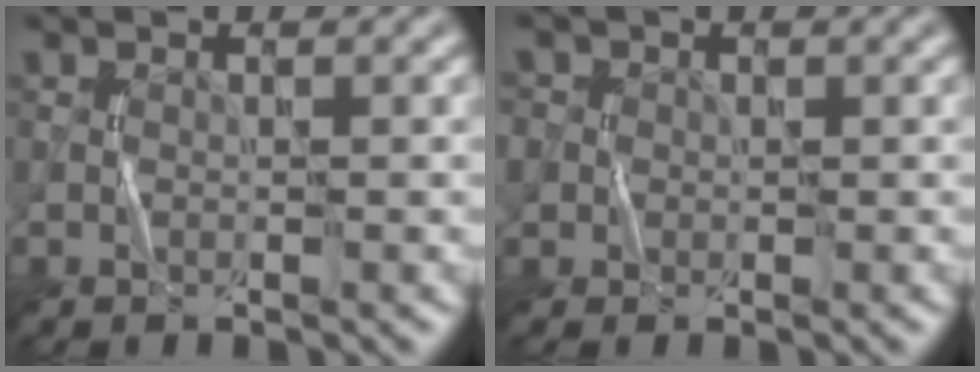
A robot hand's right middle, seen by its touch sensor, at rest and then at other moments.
{"total": 3.4, "force": [1.1, 3.1, 0.9], "torque": [-0.012, 0.014, 0.004]}